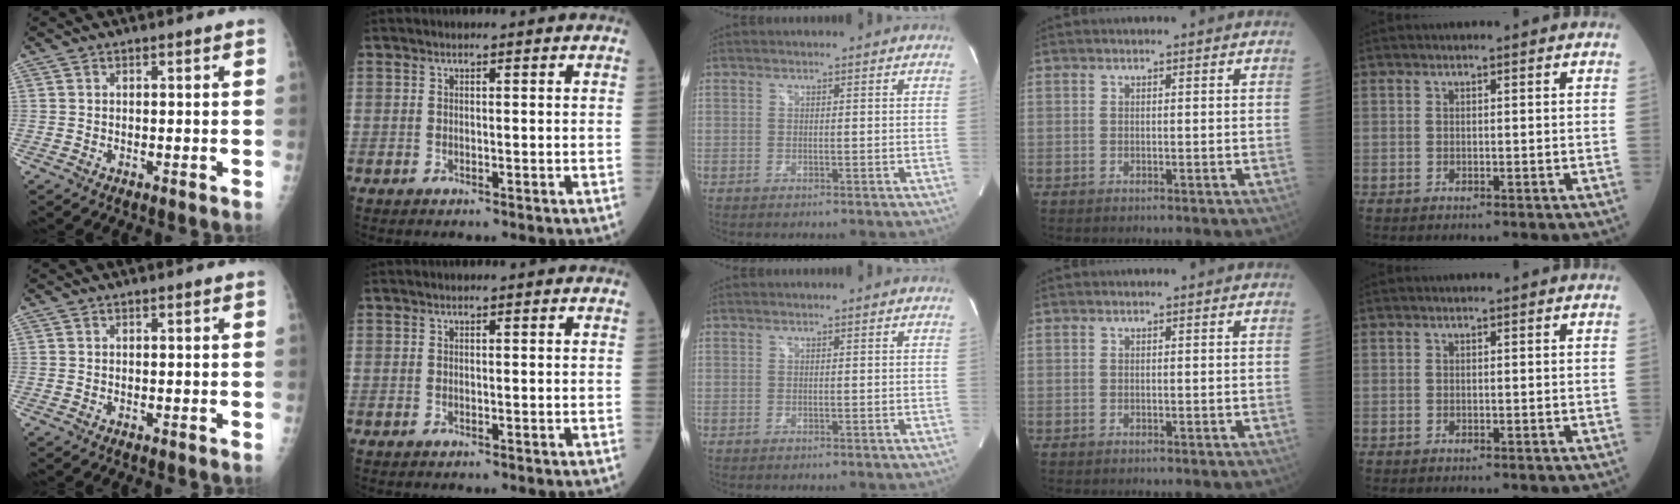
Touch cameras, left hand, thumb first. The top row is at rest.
{}